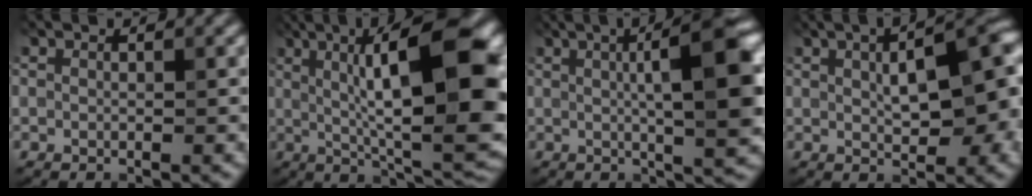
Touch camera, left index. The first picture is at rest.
{"total": 14.4, "force": [2.1, 2.9, 14.0], "torque": [-0.184, 0.016, 0.027]}
{"total": 9.0, "force": [1.4, 1.5, 8.7], "torque": [-0.122, 0.015, 0.023]}
{"total": 9.3, "force": [0.5, 4.1, 8.4], "torque": [-0.107, 0.015, 0.013]}